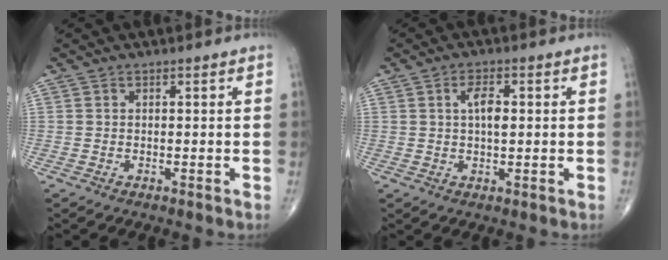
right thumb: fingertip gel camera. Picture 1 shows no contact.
{"total": 4.3, "force": [0.8, 2.0, 3.8], "torque": [-0.065, 0.000, 0.012]}